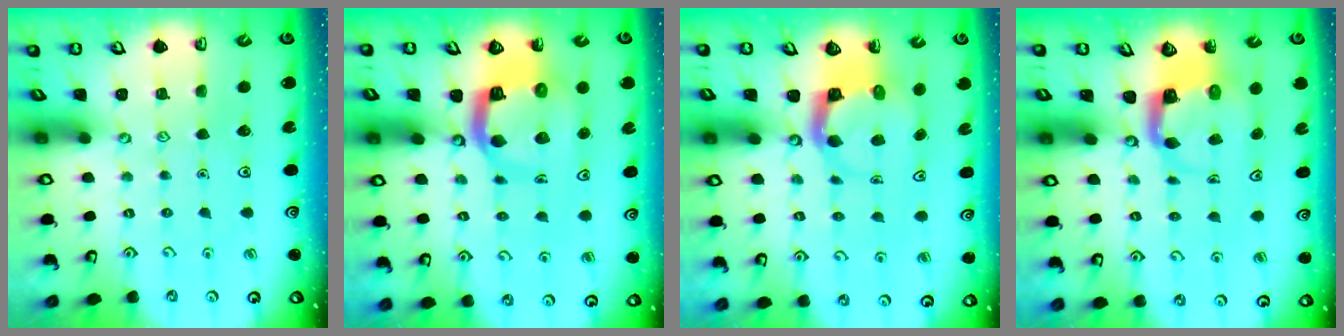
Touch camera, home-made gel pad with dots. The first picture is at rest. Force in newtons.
{"total": 10.4, "press": 10.3, "slide": 1.2}
{"total": 3.9, "press": 3.9, "slide": 0.3}
{"total": 3.9, "press": 3.9, "slide": 0.4}